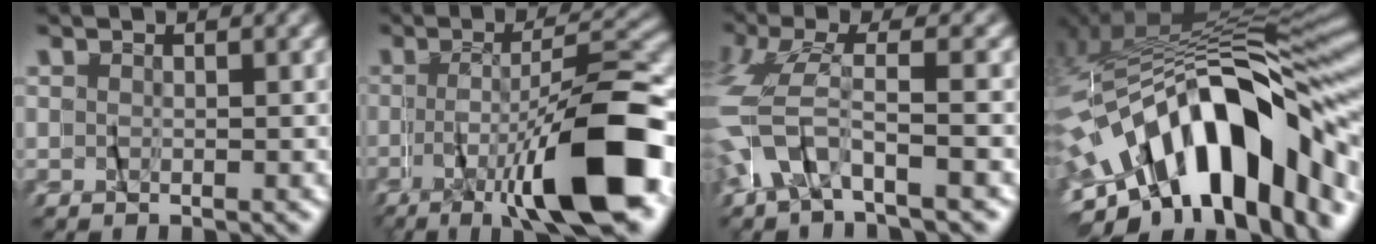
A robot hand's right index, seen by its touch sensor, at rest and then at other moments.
{"total": 10.8, "force": [-5.9, 0.1, 9.0], "torque": [-0.124, -0.003, -0.088]}
{"total": 4.2, "force": [-3.4, 0.5, 2.3], "torque": [-0.099, -0.012, -0.057]}
{"total": 13.6, "force": [-5.1, 6.1, 11.0], "torque": [-0.195, 0.009, -0.076]}